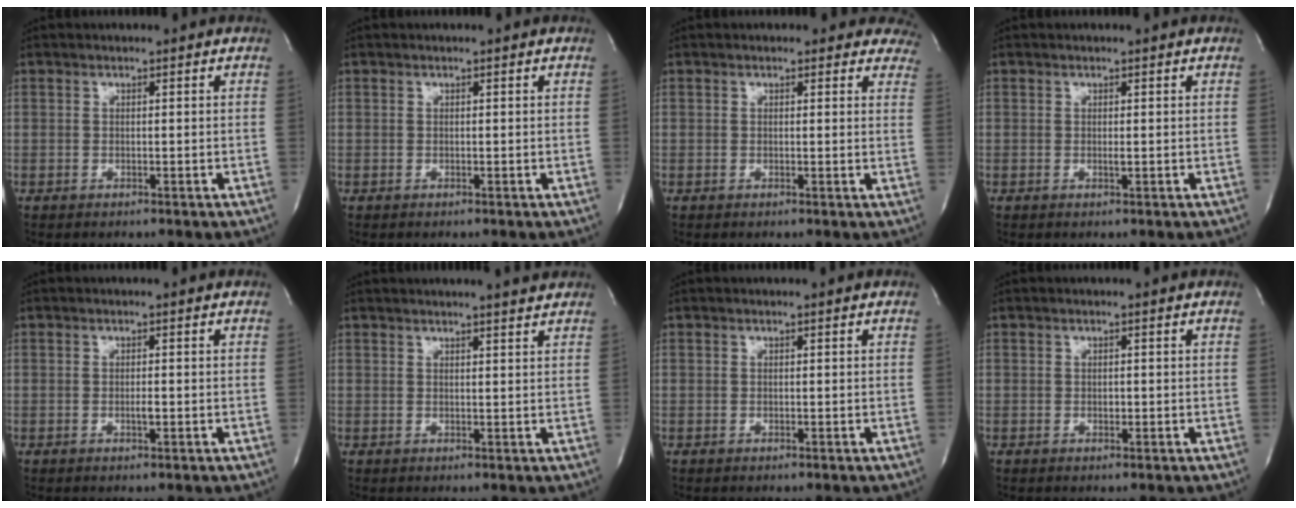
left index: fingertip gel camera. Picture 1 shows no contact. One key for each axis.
{"total": 0.0}
{"total": 7.0, "fx": 6.2, "fy": 3.0, "fz": 1.0, "tx": 0.031, "ty": -0.012, "tz": 0.032}
{"total": 0.5, "fx": 0.0, "fy": 0.0, "fz": 0.5, "tx": -0.012, "ty": -0.003, "tz": 0.000}
{"total": 1.0, "fx": -0.3, "fy": 0.1, "fz": 0.9, "tx": -0.018, "ty": -0.002, "tz": -0.005}
{"total": 4.1, "fx": 3.9, "fy": -0.4, "fz": 1.4, "tx": -0.023, "ty": 0.004, "tz": 0.040}
{"total": 0.0}
{"total": 0.6, "fx": -0.1, "fy": 0.4, "fz": 0.4, "tx": -0.005, "ty": 0.000, "tz": -0.003}